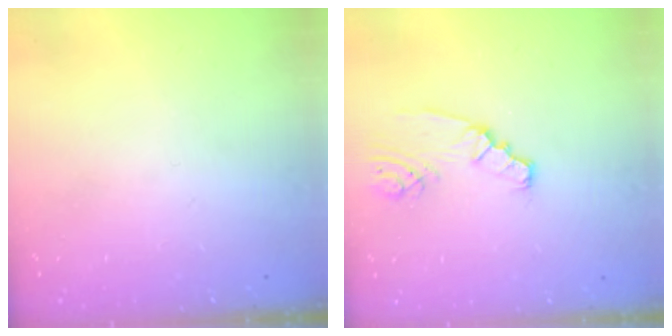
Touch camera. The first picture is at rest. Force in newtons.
{"total": 2.2, "press": 2.1, "slide": 0.5}